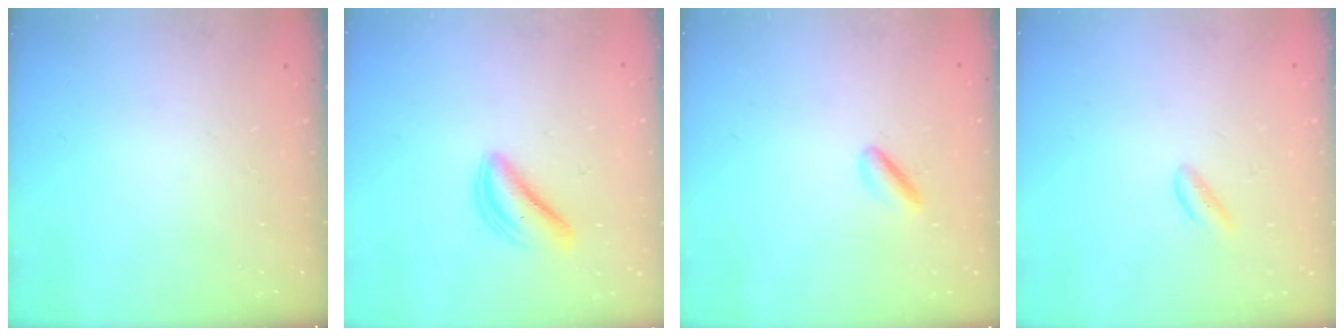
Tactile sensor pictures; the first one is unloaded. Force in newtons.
{"total": 5.3, "press": 5.3, "slide": 0.5}
{"total": 3.7, "press": 3.6, "slide": 0.8}
{"total": 1.9, "press": 1.8, "slide": 0.4}